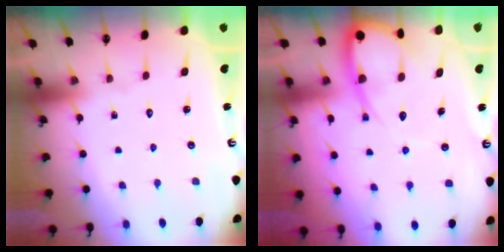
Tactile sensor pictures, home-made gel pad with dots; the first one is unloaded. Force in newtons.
{"total": 8.1, "press": 8.1, "slide": 0.9}